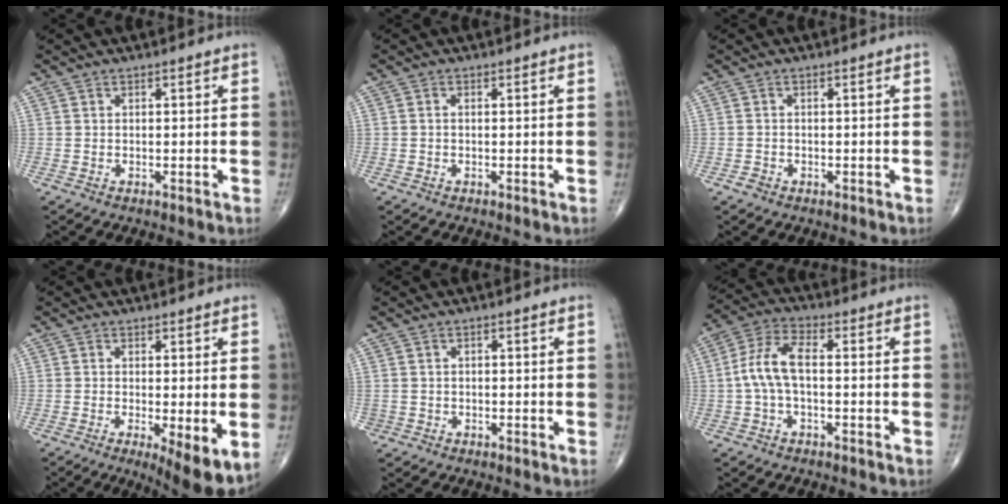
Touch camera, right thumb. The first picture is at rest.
{"total": 0.6, "force": [-0.1, 0.3, 0.4], "torque": [-0.008, 0.000, -0.004]}
{"total": 1.1, "force": [-0.6, 0.8, 0.3], "torque": [-0.004, 0.005, -0.014]}
{"total": 8.2, "force": [-2.1, 2.2, 7.7], "torque": [-0.115, -0.023, -0.031]}
{"total": 1.4, "force": [-0.6, 1.2, 0.1], "torque": [0.006, 0.010, -0.011]}
{"total": 8.0, "force": [-0.5, 3.7, 7.1], "torque": [-0.154, 0.029, -0.017]}